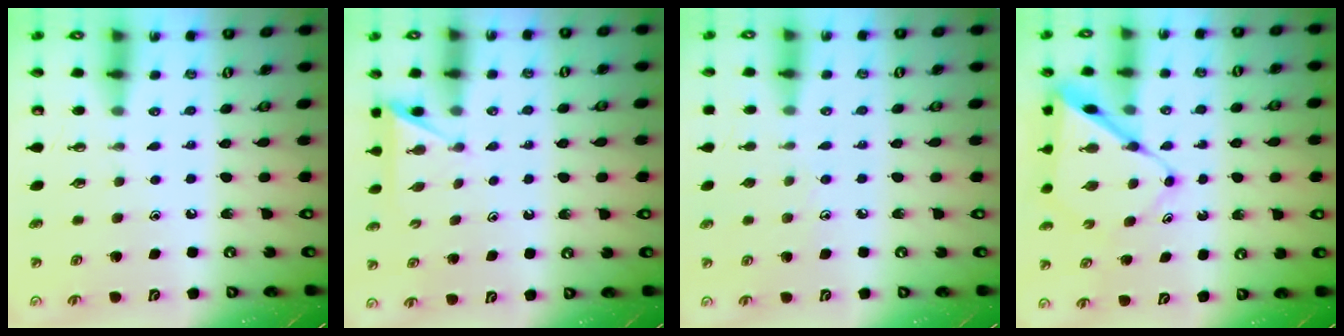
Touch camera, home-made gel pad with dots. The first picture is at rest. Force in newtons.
{"total": 2.4, "press": 2.4, "slide": 0.4}
{"total": 3.5, "press": 3.5, "slide": 0.4}
{"total": 8.5, "press": 8.5, "slide": 0.7}